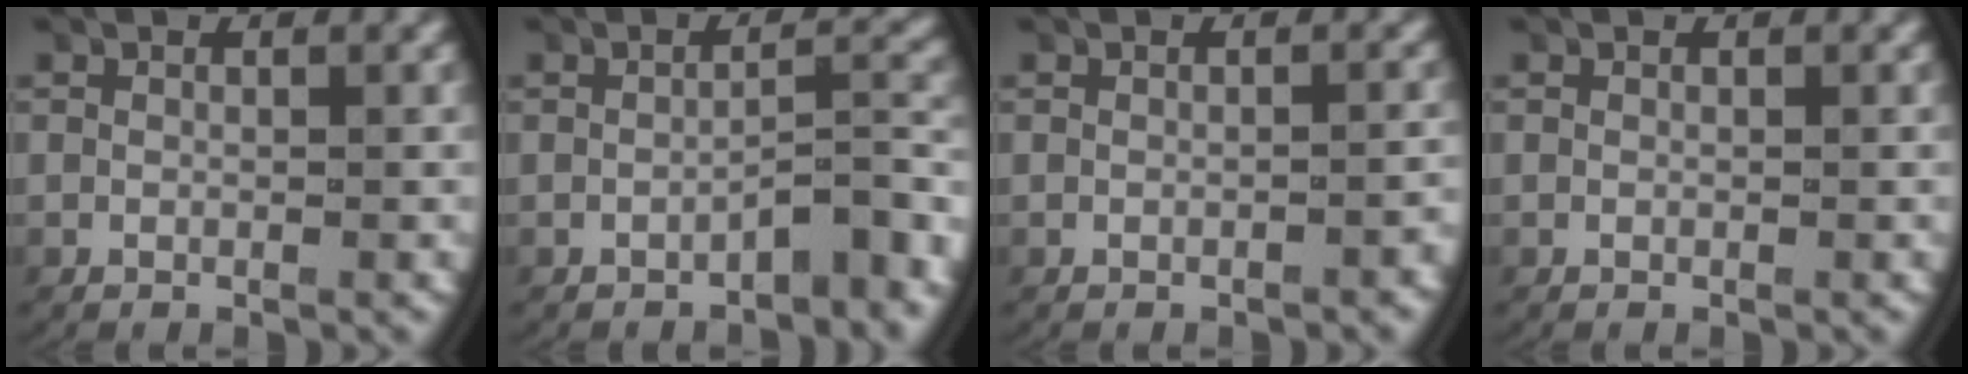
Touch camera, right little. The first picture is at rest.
{"total": 3.3, "force": [-2.4, 0.7, 2.2], "torque": [-0.018, 0.006, -0.034]}
{"total": 1.0, "force": [-0.9, 0.1, 0.4], "torque": [-0.006, 0.001, -0.013]}
{"total": 0.0}